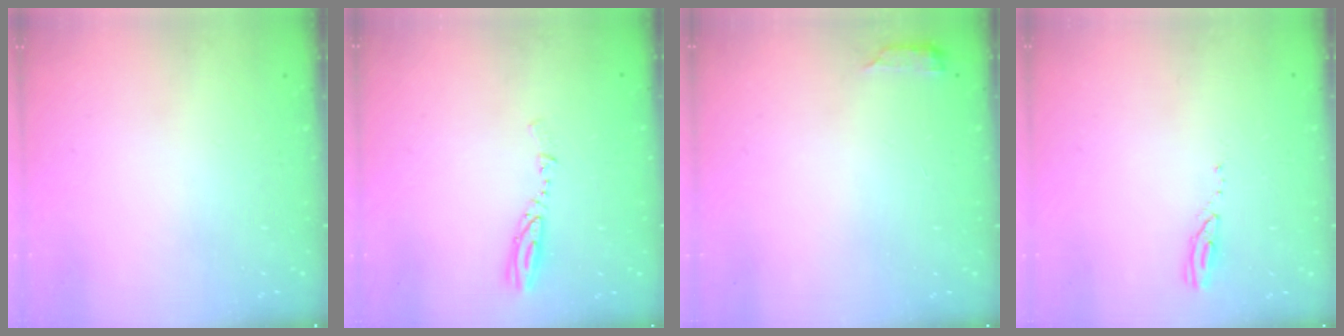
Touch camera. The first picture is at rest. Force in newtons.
{"total": 3.6, "press": 3.5, "slide": 0.4}
{"total": 2.6, "press": 2.6, "slide": 0.5}
{"total": 3.2, "press": 3.2, "slide": 0.3}